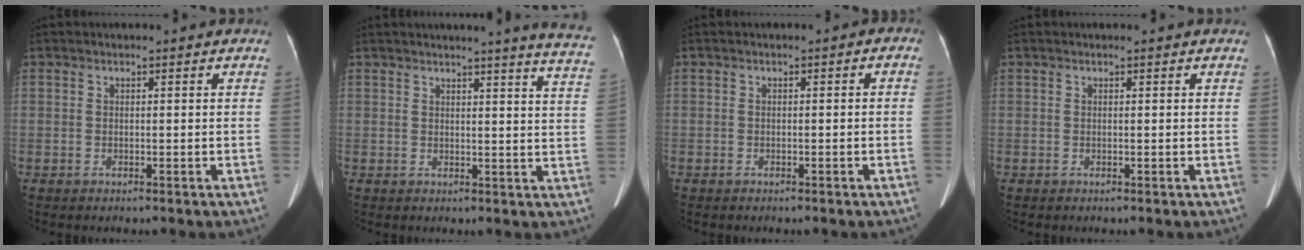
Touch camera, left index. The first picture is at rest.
{"total": 11.9, "force": [10.9, -1.2, 4.6], "torque": [-0.050, -0.075, 0.096]}
{"total": 1.7, "force": [-1.0, 1.2, 0.5], "torque": [0.001, 0.015, -0.015]}
{"total": 0.0}